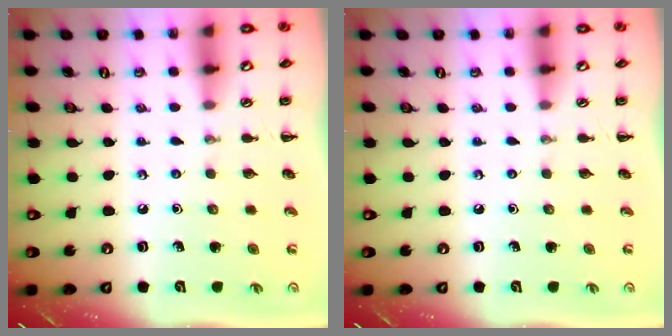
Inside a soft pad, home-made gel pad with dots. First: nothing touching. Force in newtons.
{"total": 0.0}